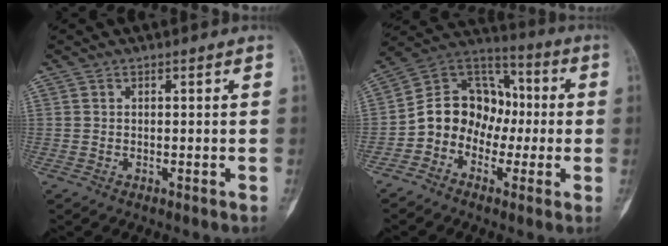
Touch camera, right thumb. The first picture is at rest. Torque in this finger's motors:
{"motor_torque": [1.38, 1.59, 0.74, -0.75, 0.03]}